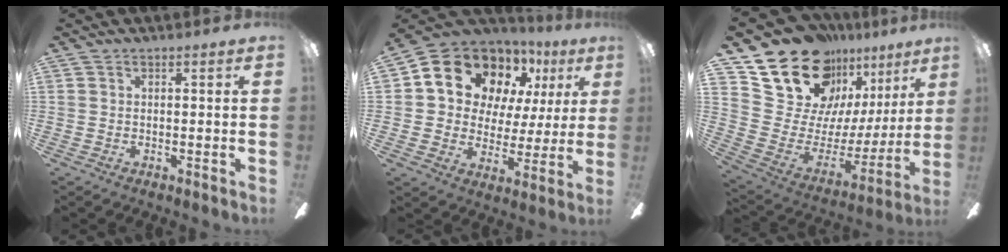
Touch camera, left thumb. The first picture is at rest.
{"total": 16.5, "force": [9.5, 11.2, 7.5], "torque": [-0.130, -0.048, 0.177]}
{"total": 20.0, "force": [15.6, 10.9, 6.4], "torque": [-0.116, -0.126, 0.298]}